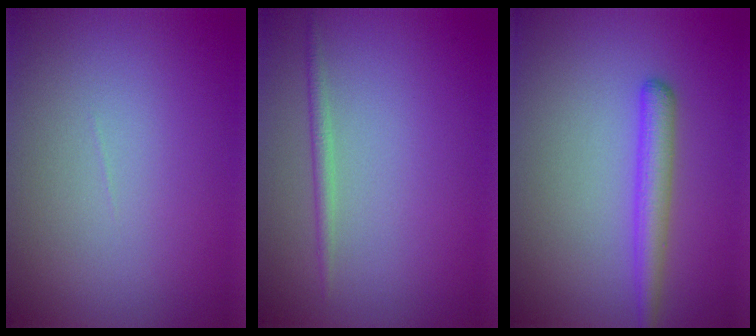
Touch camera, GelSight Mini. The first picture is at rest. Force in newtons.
{"total": 1.1, "press": 1.1, "slide": 0.1}
{"total": 2.9, "press": 2.9, "slide": 0.1}